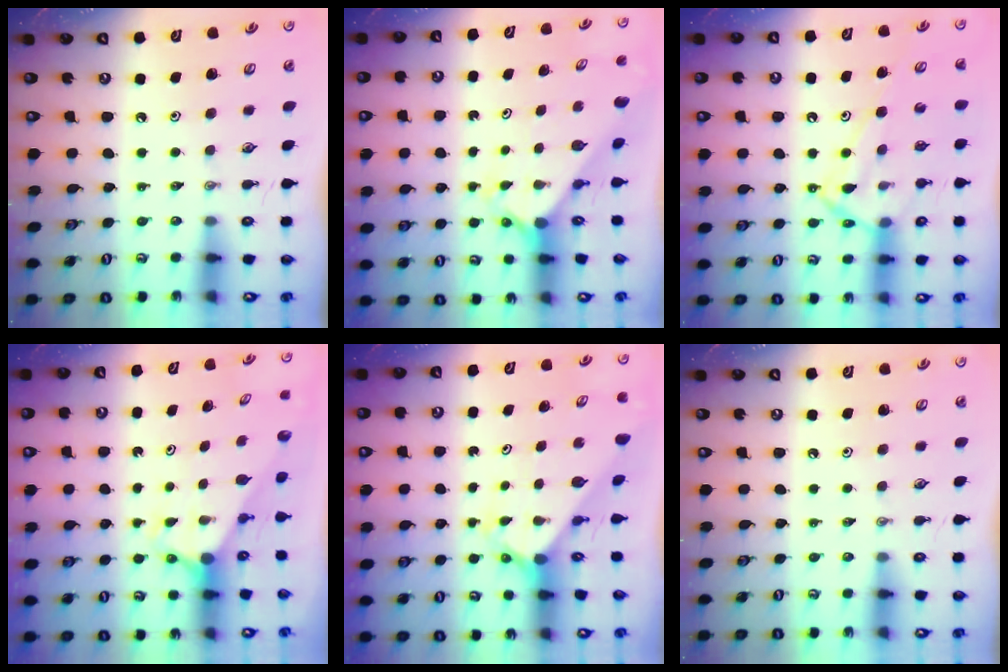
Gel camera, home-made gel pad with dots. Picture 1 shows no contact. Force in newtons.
{"total": 2.4, "press": 2.3, "slide": 0.2}
{"total": 14.0, "press": 14.0, "slide": 0.9}
{"total": 2.7, "press": 2.7, "slide": 0.0}
{"total": 2.4, "press": 2.4, "slide": 0.2}
{"total": 0.0}